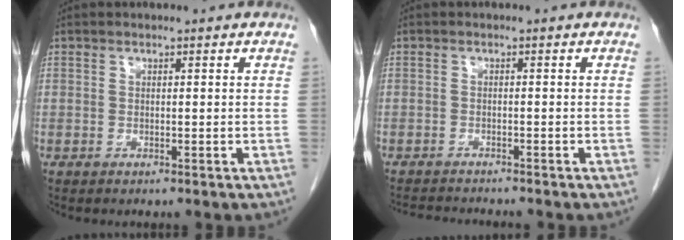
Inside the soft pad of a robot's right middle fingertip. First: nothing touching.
{"total": 5.3, "force": [-5.1, 0.0, 1.5], "torque": [-0.018, -0.013, -0.080]}